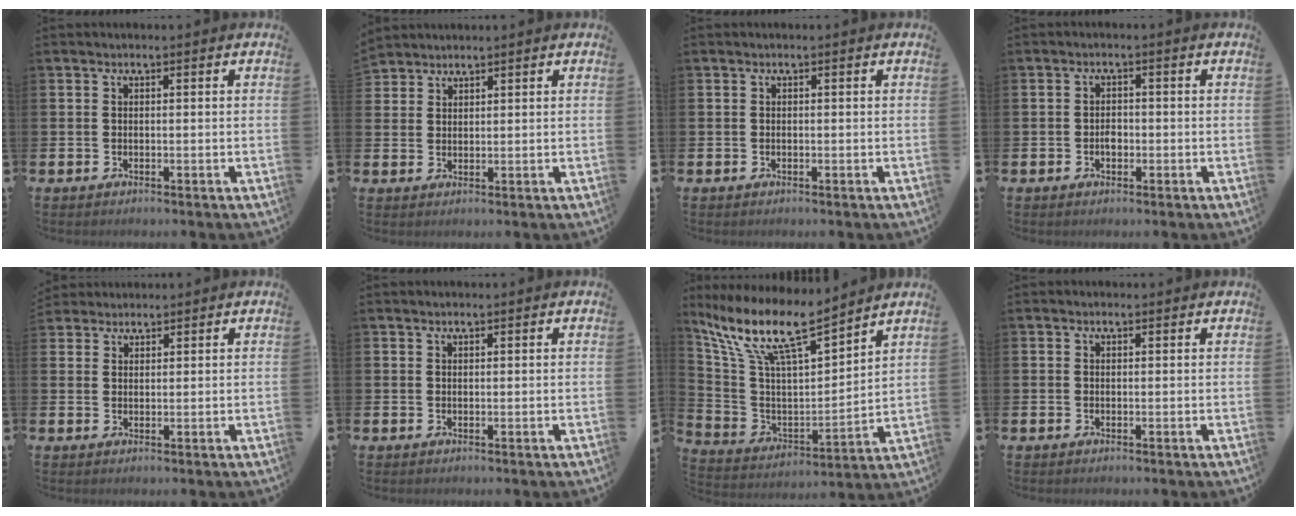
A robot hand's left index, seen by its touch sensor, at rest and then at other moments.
{"total": 2.8, "force": [2.7, 0.5, -0.4], "torque": [0.011, -0.012, 0.050]}
{"total": 0.0}
{"total": 1.7, "force": [-0.4, 1.2, 1.2], "torque": [-0.009, 0.001, -0.011]}
{"total": 2.6, "force": [2.4, 0.8, -0.3], "torque": [0.008, -0.007, 0.045]}
{"total": 1.0, "force": [1.0, 0.2, 0.2], "torque": [0.007, -0.003, 0.016]}
{"total": 12.2, "force": [10.0, 2.6, 6.5], "torque": [-0.159, -0.065, 0.172]}
{"total": 0.5, "force": [0.5, 0.2, 0.1], "torque": [0.009, -0.003, 0.006]}